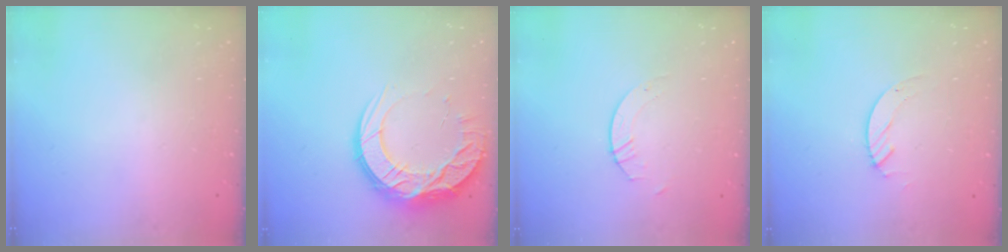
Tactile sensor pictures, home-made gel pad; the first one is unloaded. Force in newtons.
{"total": 16.5, "press": 16.5, "slide": 1.4}
{"total": 2.6, "press": 2.6, "slide": 0.2}
{"total": 2.1, "press": 2.1, "slide": 0.2}